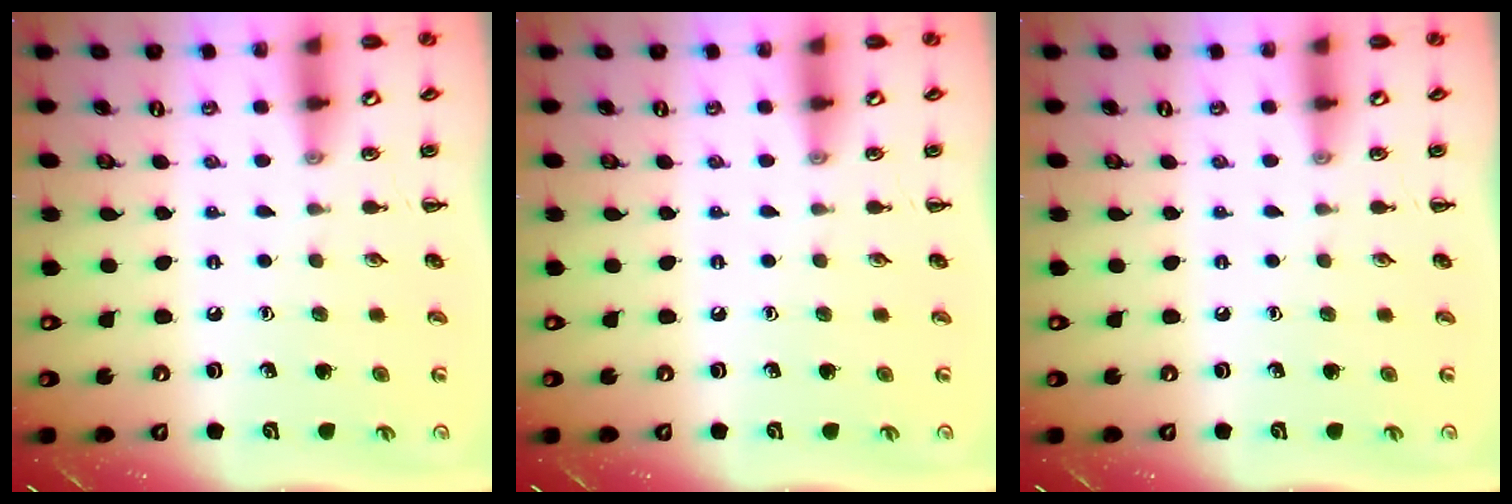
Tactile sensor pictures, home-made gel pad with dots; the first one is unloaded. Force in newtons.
{"total": 0.0}
{"total": 0.0}